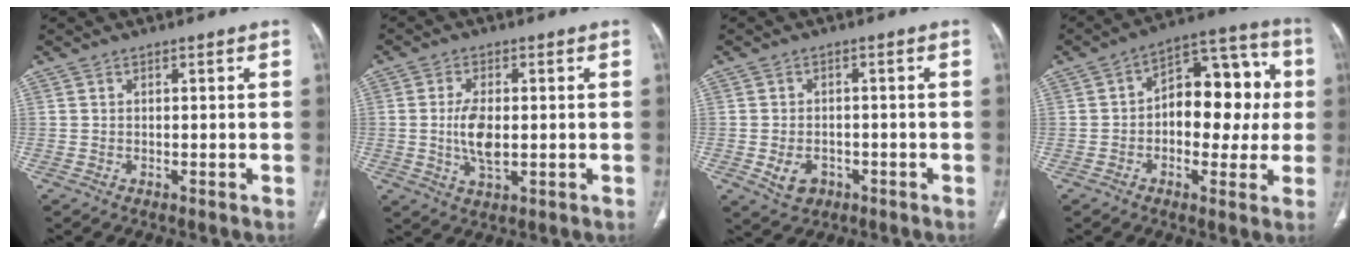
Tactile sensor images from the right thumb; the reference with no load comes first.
{"total": 6.6, "force": [-0.2, 3.2, 5.8], "torque": [-0.115, -0.005, -0.002]}
{"total": 4.6, "force": [-1.8, 3.4, 2.5], "torque": [-0.037, 0.009, -0.019]}
{"total": 16.2, "force": [0.6, 9.8, 13.0], "torque": [-0.128, 0.044, 0.003]}